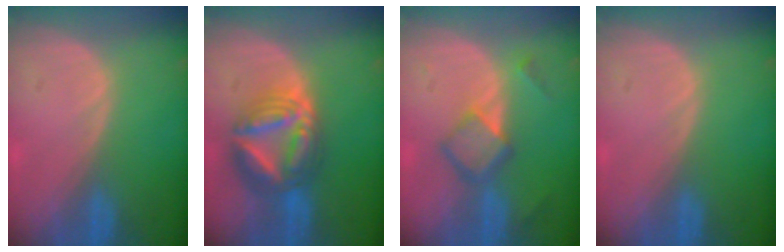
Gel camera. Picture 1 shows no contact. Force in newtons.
{"total": 9.2, "press": 9.1, "slide": 0.9}
{"total": 5.8, "press": 5.0, "slide": 2.9}
{"total": 0.0}